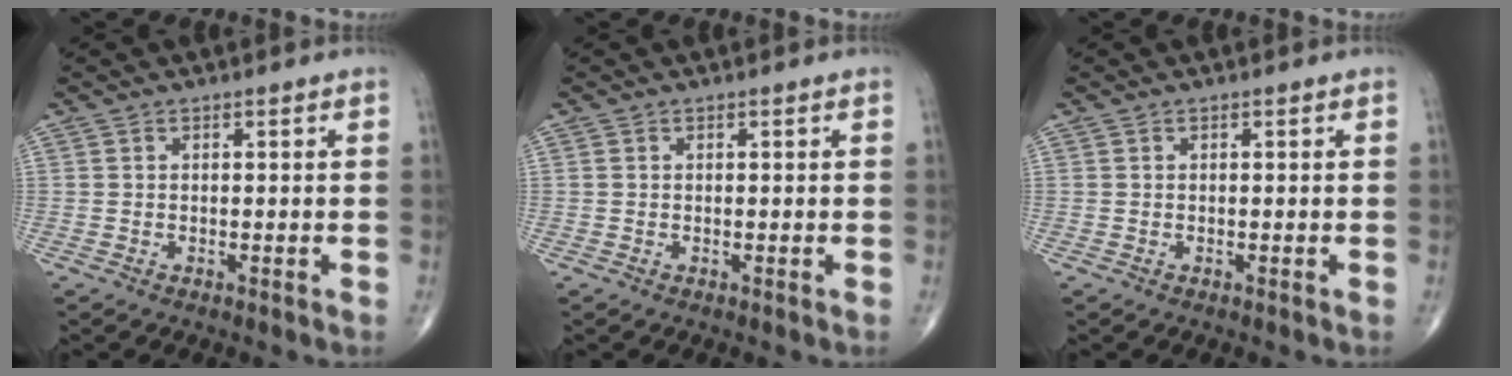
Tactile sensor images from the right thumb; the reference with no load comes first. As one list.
[{"total": 0.0}, {"total": 0.0}]